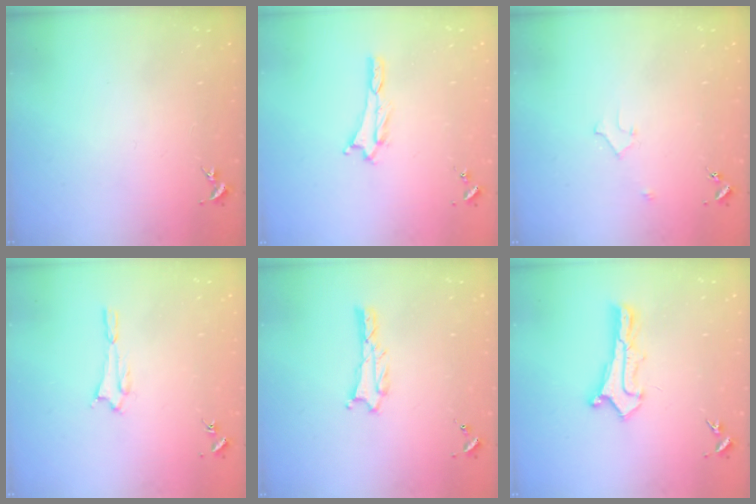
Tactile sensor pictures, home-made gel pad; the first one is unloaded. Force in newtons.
{"total": 0.7, "press": 0.7, "slide": 0.2}
{"total": 2.2, "press": 2.2, "slide": 0.2}
{"total": 1.6, "press": 1.6, "slide": 0.1}
{"total": 1.0, "press": 1.0, "slide": 0.1}
{"total": 1.1, "press": 1.1, "slide": 0.1}